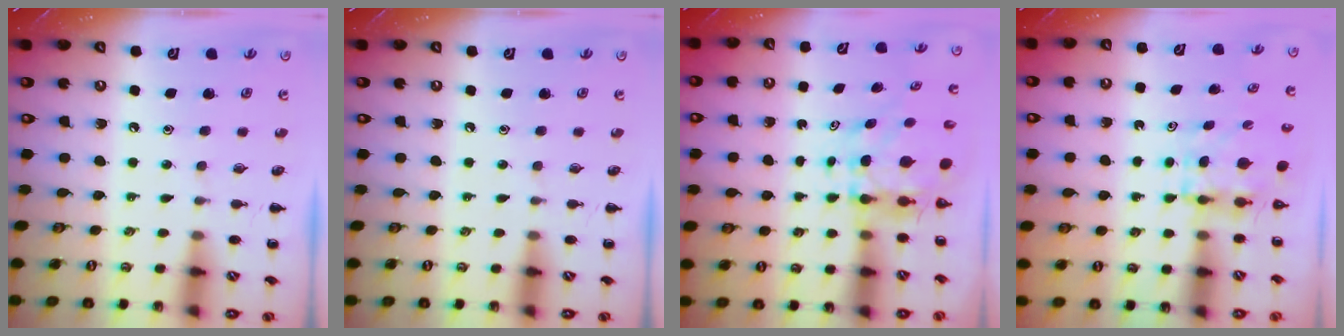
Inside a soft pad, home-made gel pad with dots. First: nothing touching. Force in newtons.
{"total": 0.0}
{"total": 7.3, "press": 7.1, "slide": 1.5}
{"total": 3.9, "press": 3.9, "slide": 0.3}